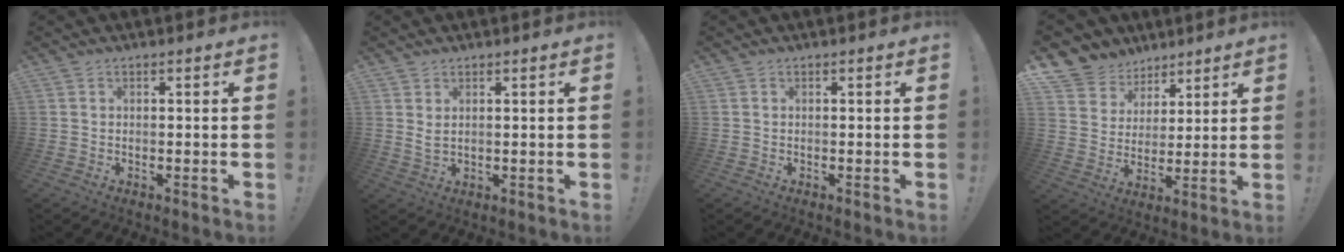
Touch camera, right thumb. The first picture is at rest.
{"total": 2.9, "force": [1.6, 1.2, 2.2], "torque": [-0.034, -0.007, 0.027]}
{"total": 0.0}
{"total": 10.1, "force": [6.6, 7.4, 1.4], "torque": [-0.027, -0.057, 0.134]}